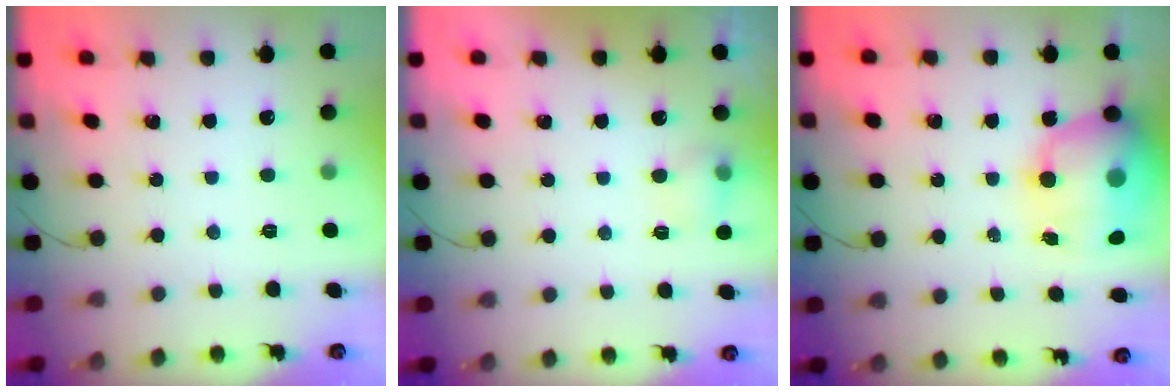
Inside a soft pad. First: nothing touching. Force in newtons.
{"total": 6.0, "press": 5.9, "slide": 0.9}
{"total": 17.5, "press": 16.9, "slide": 4.4}